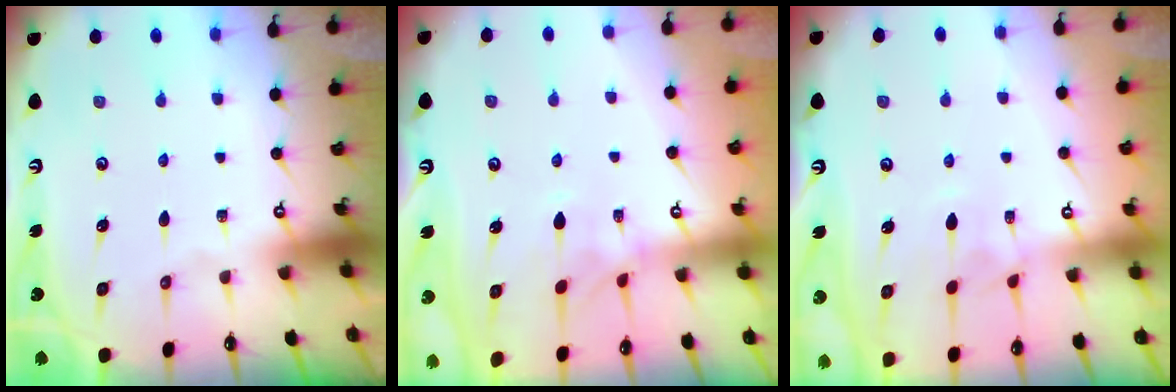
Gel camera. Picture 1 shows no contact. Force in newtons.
{"total": 1.6, "press": 1.3, "slide": 0.9}
{"total": 2.6, "press": 2.5, "slide": 0.7}